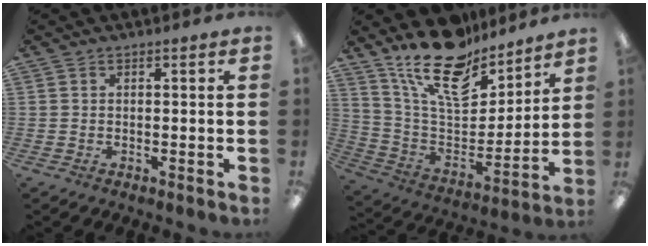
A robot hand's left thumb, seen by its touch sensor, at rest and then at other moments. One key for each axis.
{"total": 20.2, "fx": 14.8, "fy": 9.1, "fz": 10.4, "tx": -0.182, "ty": -0.099, "tz": 0.264}